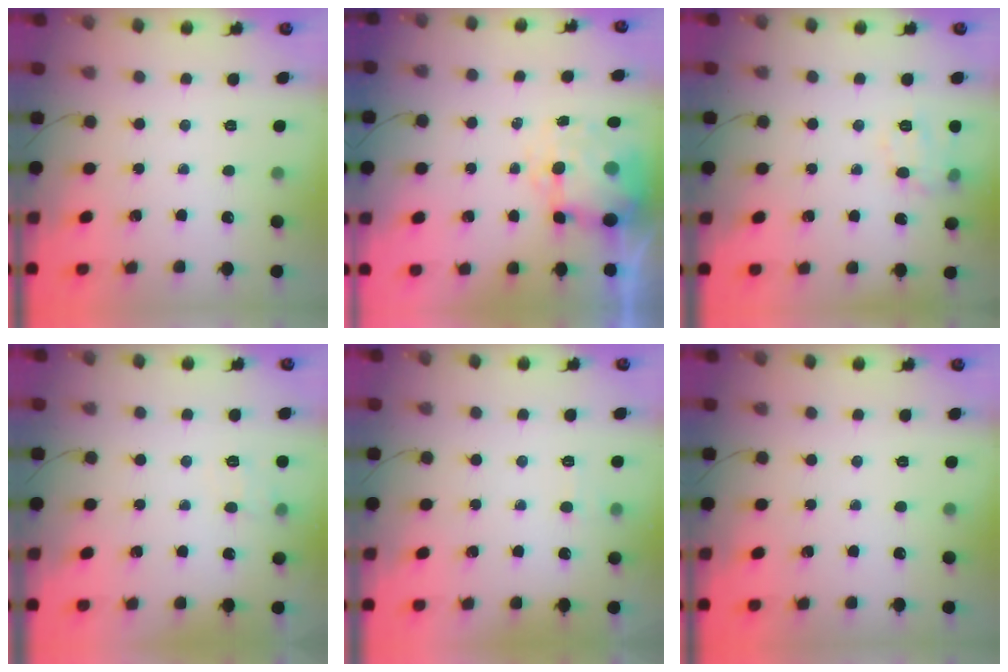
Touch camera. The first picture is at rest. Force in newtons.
{"total": 9.2, "press": 9.0, "slide": 1.6}
{"total": 7.2, "press": 7.1, "slide": 1.1}
{"total": 4.9, "press": 4.5, "slide": 1.7}
{"total": 5.6, "press": 5.3, "slide": 1.7}
{"total": 0.0}